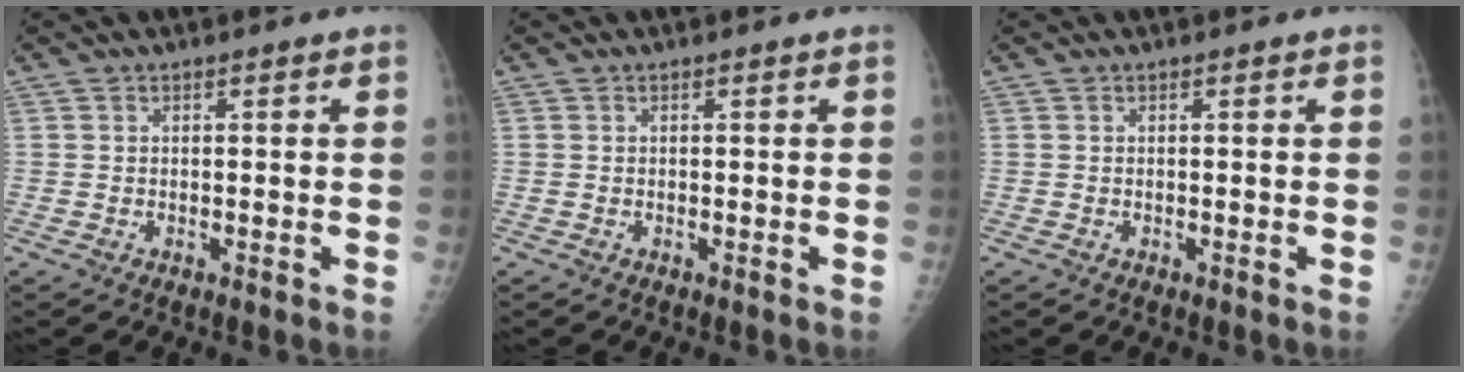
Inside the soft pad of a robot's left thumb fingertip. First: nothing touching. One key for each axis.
{"total": 0.0}
{"total": 0.0}